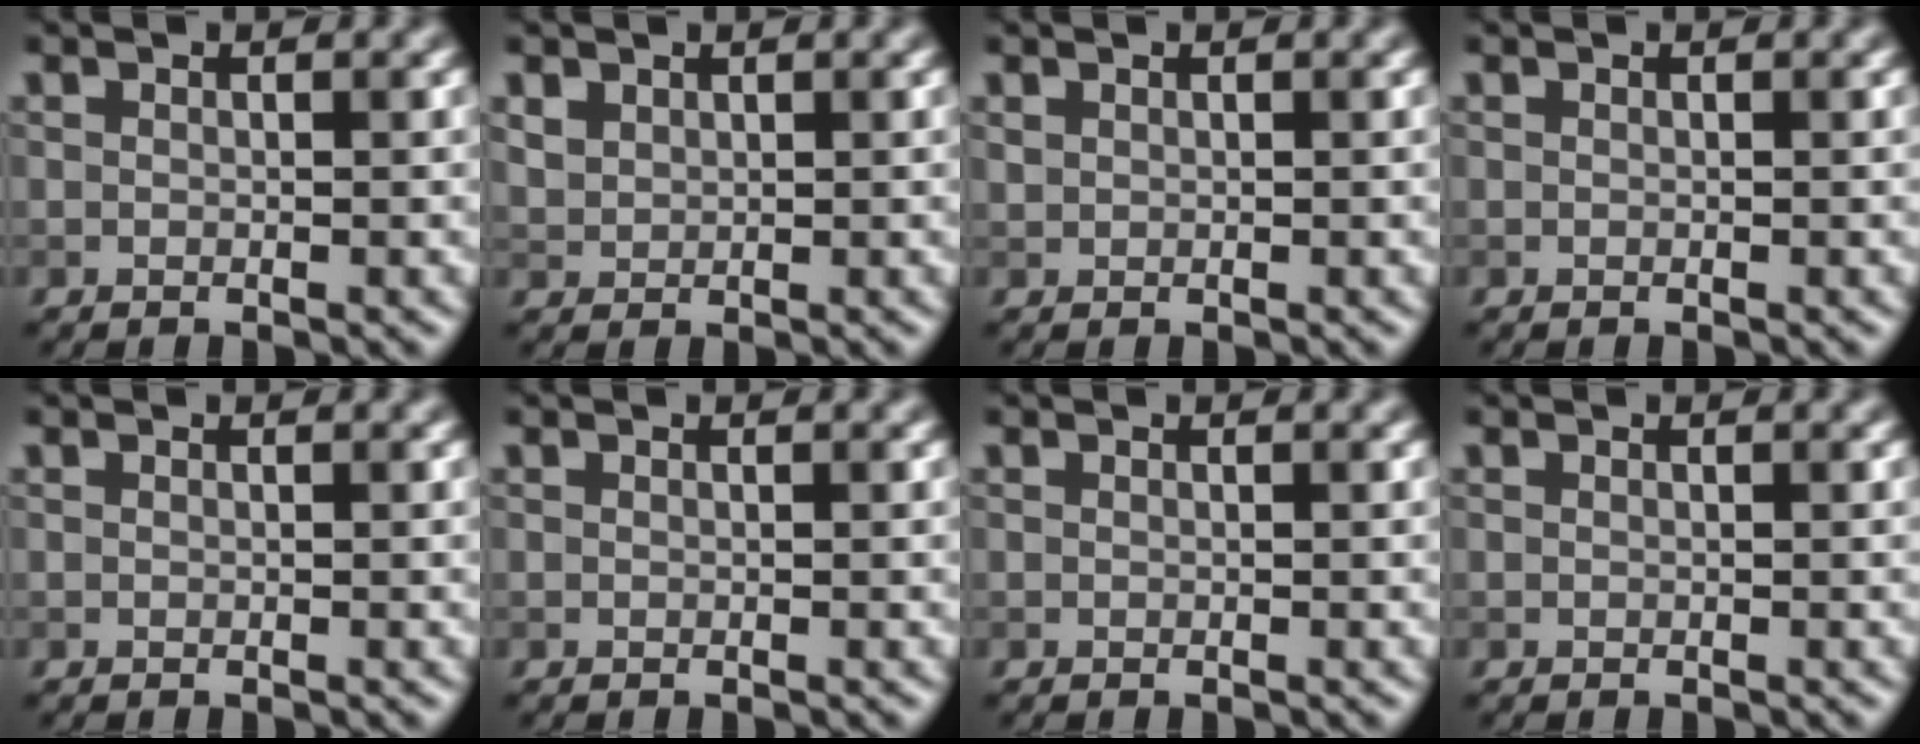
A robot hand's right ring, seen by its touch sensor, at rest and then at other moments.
{"total": 1.3, "force": [0.8, 1.0, 0.3], "torque": [-0.009, 0.000, 0.022]}
{"total": 0.5, "force": [0.3, 0.3, 0.1], "torque": [-0.002, -0.001, 0.011]}
{"total": 0.0}
{"total": 0.0}
{"total": 0.0}
{"total": 0.0}
{"total": 0.0}